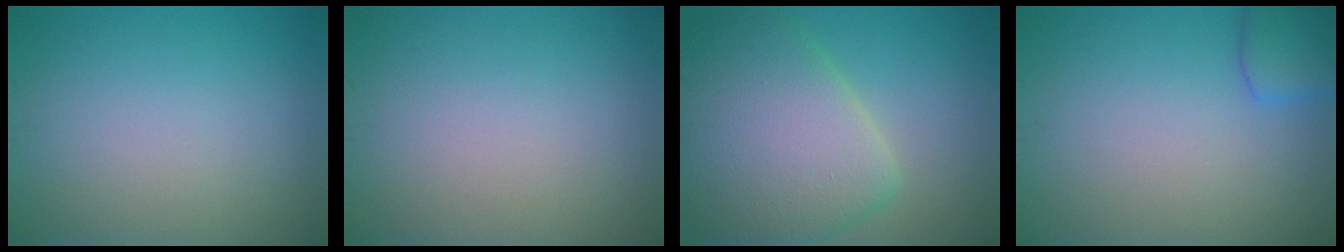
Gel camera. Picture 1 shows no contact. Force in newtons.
{"total": 0.0}
{"total": 9.4, "press": 9.3, "slide": 0.6}
{"total": 2.7, "press": 2.7, "slide": 0.1}